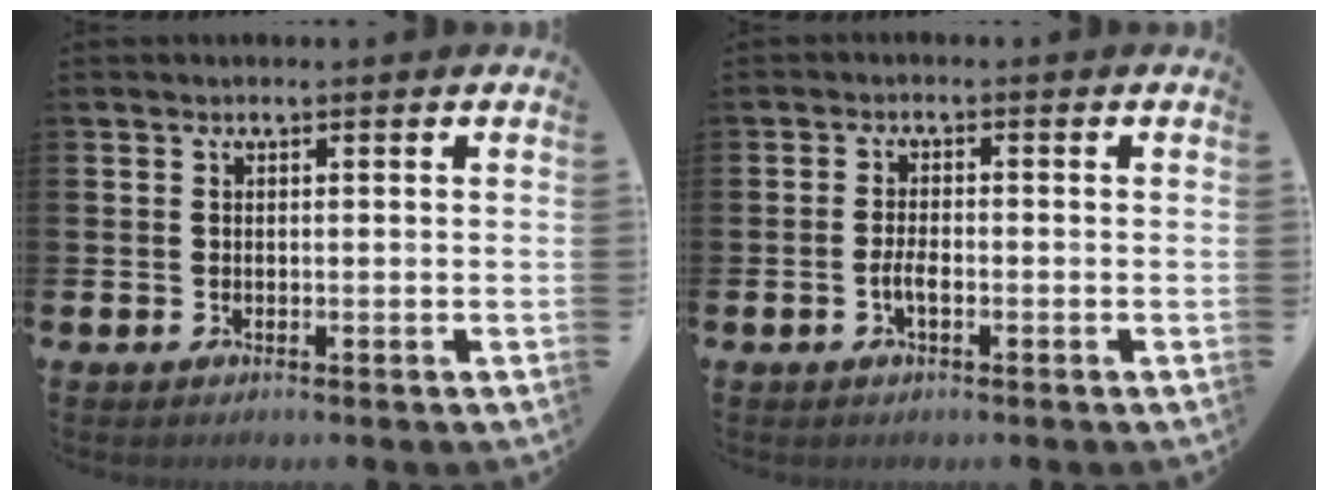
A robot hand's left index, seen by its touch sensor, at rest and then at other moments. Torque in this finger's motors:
{"motor_torque": [0.62, 0.12, 0.07, 0.09]}